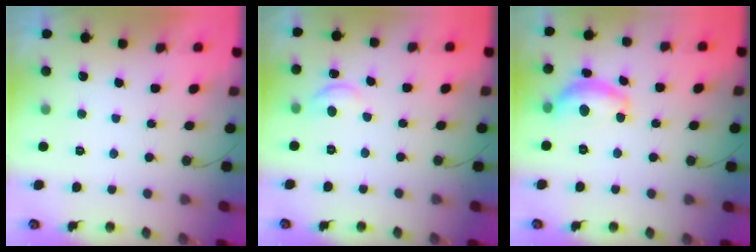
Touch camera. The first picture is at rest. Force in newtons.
{"total": 7.0, "press": 7.0, "slide": 0.7}
{"total": 12.6, "press": 12.6, "slide": 0.8}